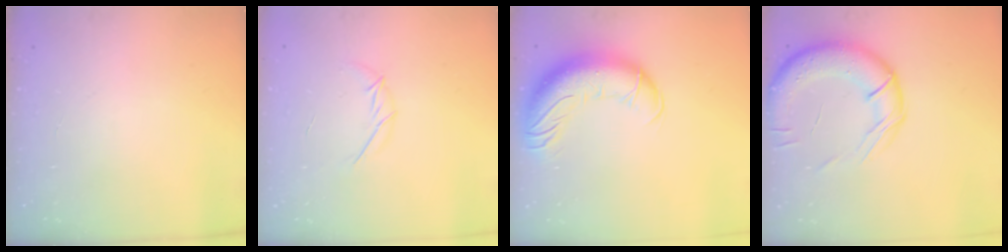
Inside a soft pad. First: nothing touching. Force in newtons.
{"total": 5.7, "press": 5.7, "slide": 0.9}
{"total": 16.7, "press": 16.2, "slide": 4.0}
{"total": 17.3, "press": 16.9, "slide": 3.5}